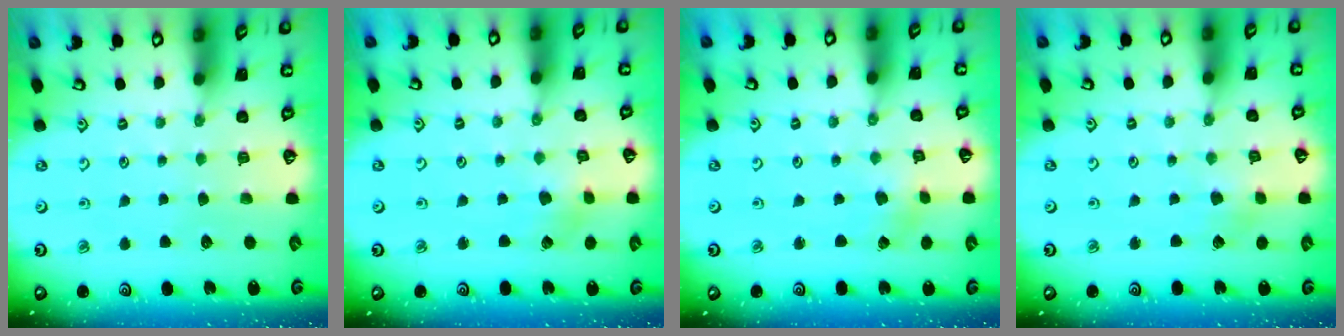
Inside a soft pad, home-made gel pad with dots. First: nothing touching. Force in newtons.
{"total": 3.0, "press": 3.0, "slide": 0.4}
{"total": 1.6, "press": 1.5, "slide": 0.2}
{"total": 2.6, "press": 2.6, "slide": 0.5}